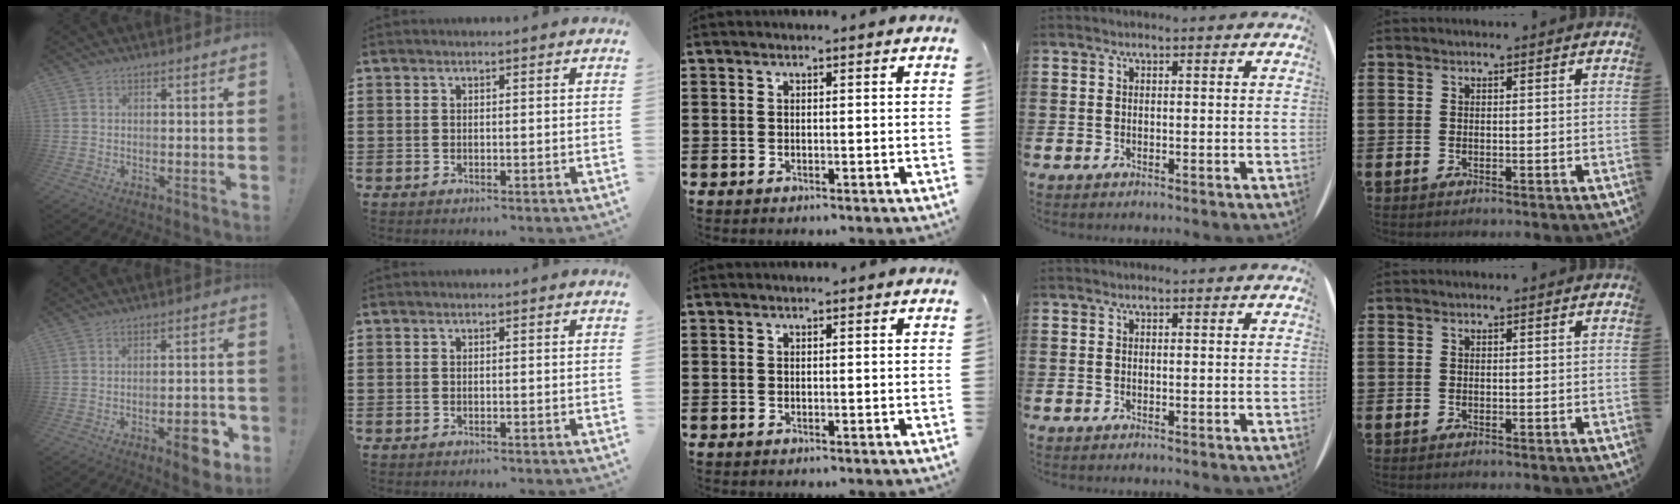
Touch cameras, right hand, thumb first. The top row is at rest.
{"thumb": {"total": 8.8, "force": [-4.1, 3.2, 7.1], "torque": [-0.077, 0.014, -0.068]}}